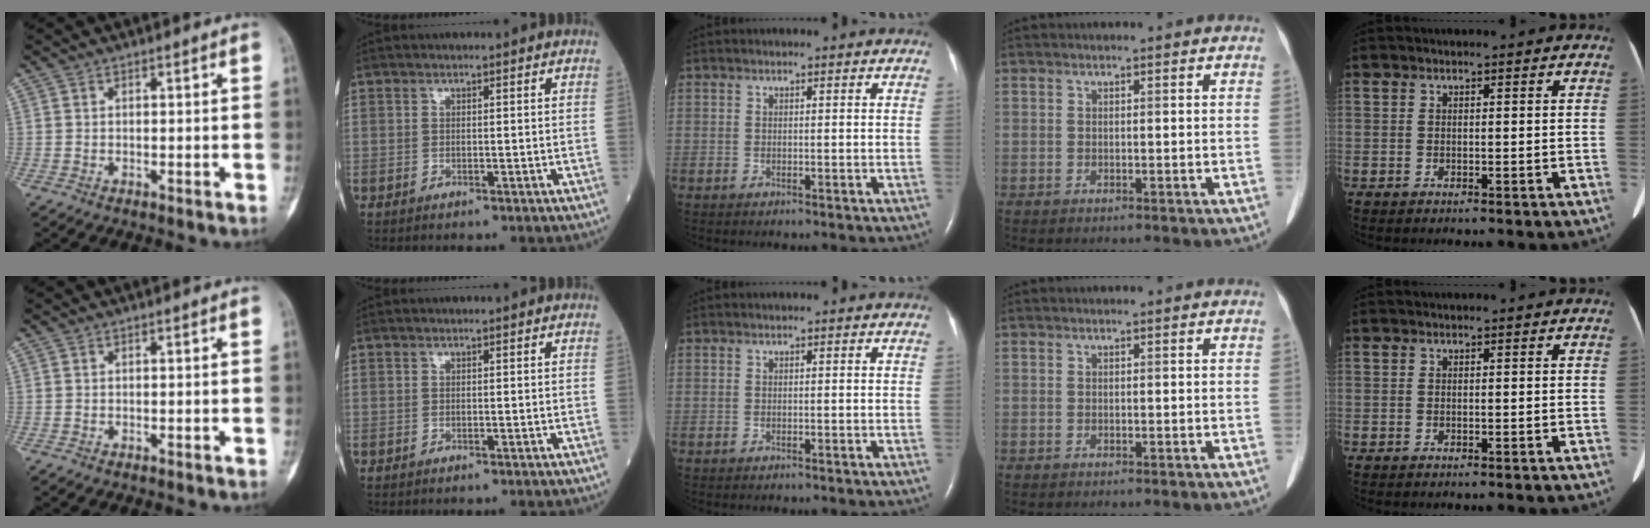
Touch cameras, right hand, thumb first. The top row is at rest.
{}